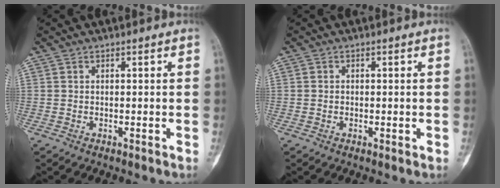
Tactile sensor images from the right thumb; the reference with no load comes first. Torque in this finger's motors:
{"motor_torque": [-0.22, -0.18, -0.20, 0.30, -0.10]}